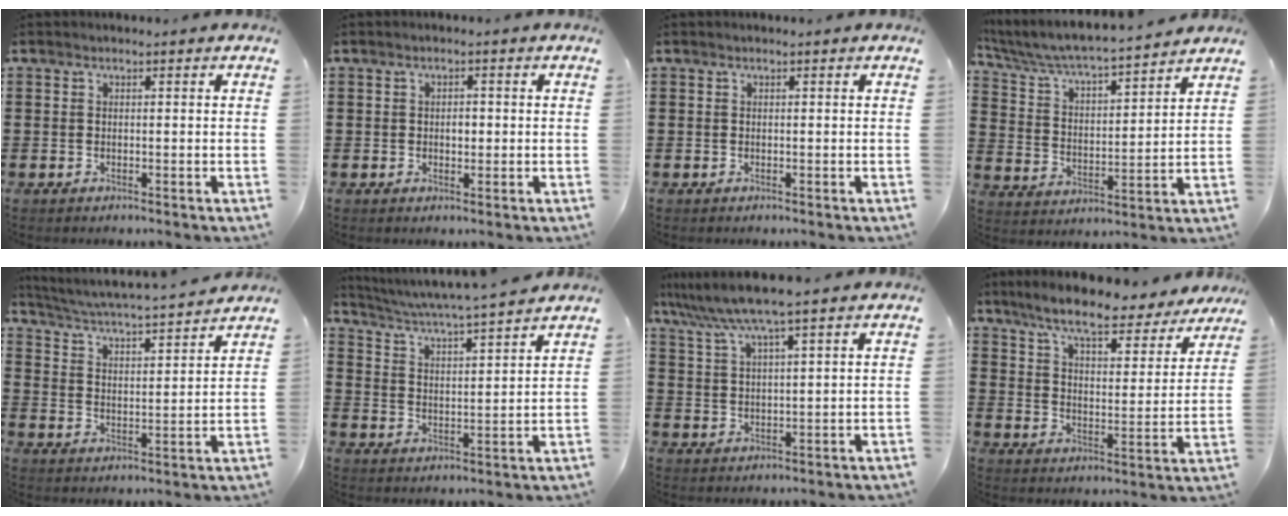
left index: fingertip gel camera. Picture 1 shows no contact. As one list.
[{"total": 1.6, "force": [0.0, 0.9, 1.3], "torque": [-0.018, 0.003, -0.004]}, {"total": 0.0}, {"total": 5.5, "force": [5.1, 0.1, 2.0], "torque": [-0.063, -0.037, 0.080]}, {"total": 3.5, "force": [3.3, -0.3, 1.2], "torque": [-0.042, -0.031, 0.048]}, {"total": 3.8, "force": [3.5, -0.5, 1.4], "torque": [-0.046, -0.032, 0.052]}, {"total": 6.7, "force": [5.4, 0.0, 4.0], "torque": [-0.094, -0.021, 0.094]}, {"total": 8.1, "force": [7.0, 0.5, 4.0], "torque": [-0.097, -0.043, 0.117]}]